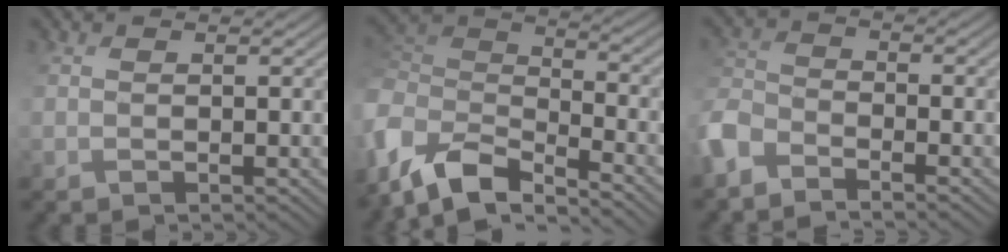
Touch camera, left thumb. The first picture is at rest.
{"total": 8.4, "force": [-5.0, 3.9, 5.4], "torque": [-0.121, 0.003, -0.119]}
{"total": 5.8, "force": [-4.6, 2.6, 2.5], "torque": [-0.065, -0.005, -0.115]}